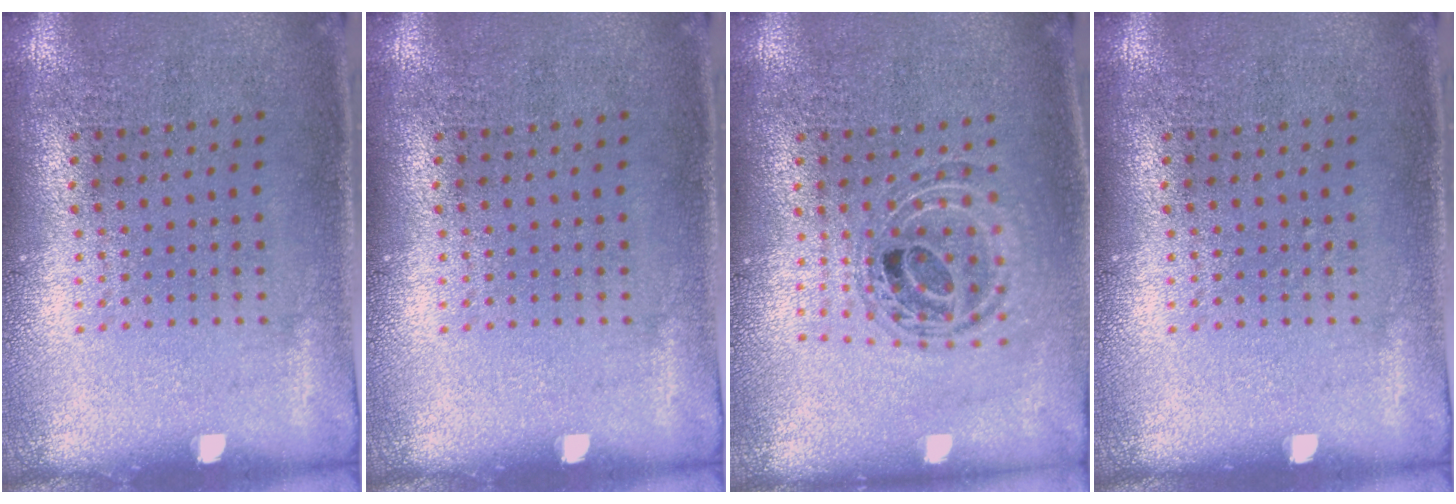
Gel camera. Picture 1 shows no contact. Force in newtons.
{"total": 0.0}
{"total": 0.9, "press": 0.8, "slide": 0.2}
{"total": 0.0}